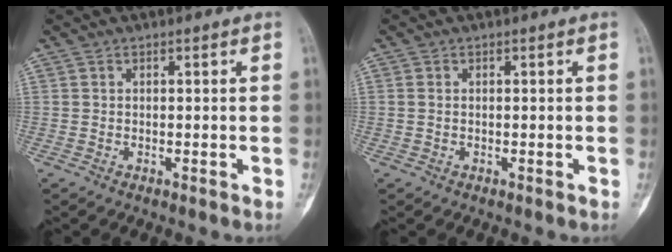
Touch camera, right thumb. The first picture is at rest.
{"total": 0.8, "force": [0.0, 0.6, 0.5], "torque": [-0.013, 0.001, 0.001]}